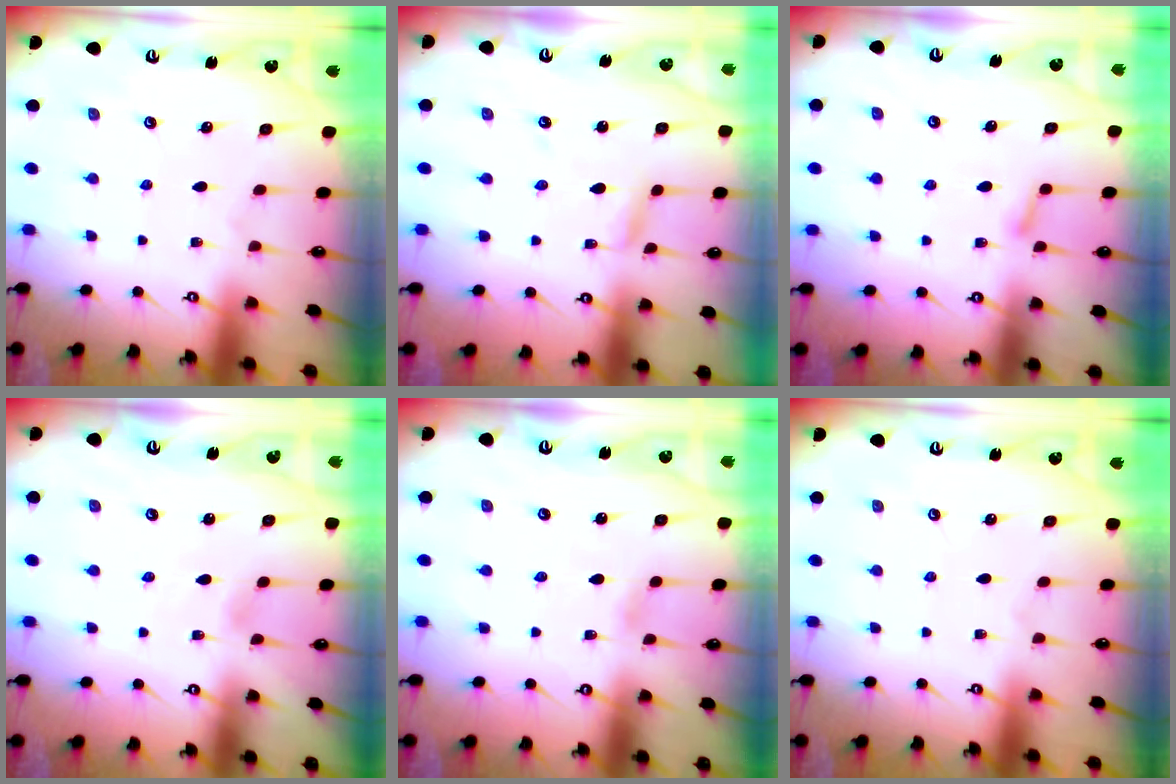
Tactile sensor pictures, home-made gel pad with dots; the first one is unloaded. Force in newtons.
{"total": 2.1, "press": 2.1, "slide": 0.1}
{"total": 4.7, "press": 4.6, "slide": 0.8}
{"total": 2.6, "press": 2.6, "slide": 0.3}
{"total": 1.9, "press": 1.9, "slide": 0.2}
{"total": 0.0}